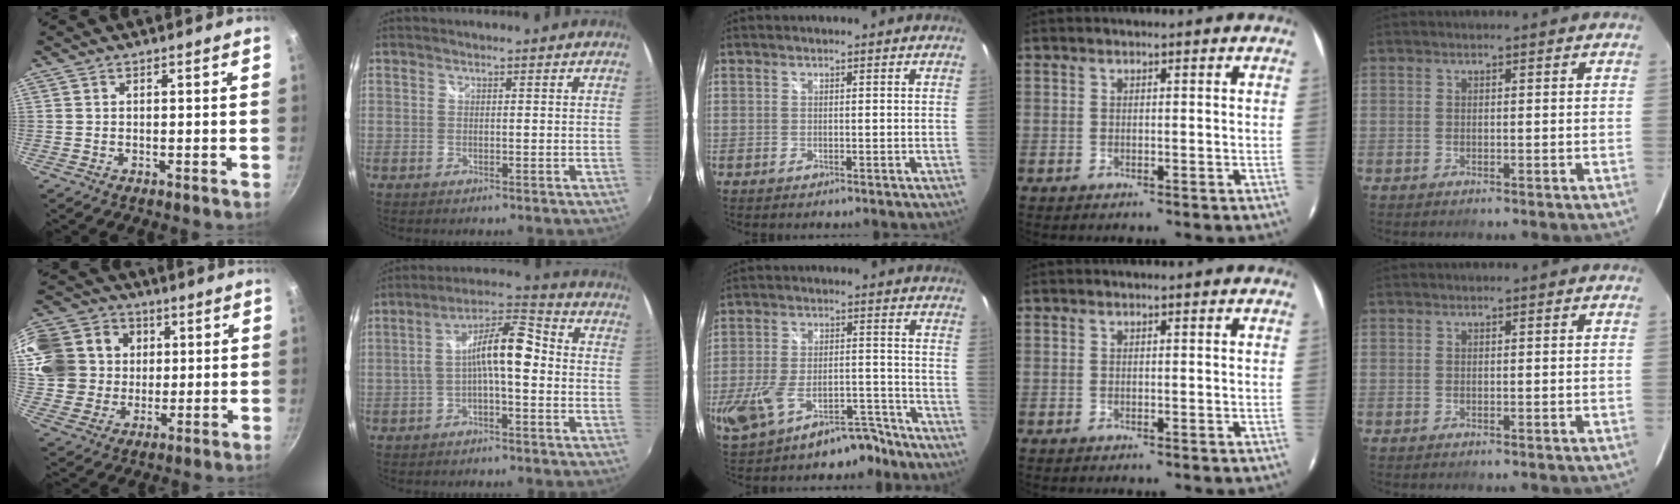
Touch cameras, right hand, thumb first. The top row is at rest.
{"thumb": {"total": 20.8, "force": [4.2, 18.4, 8.9], "torque": [-0.195, 0.031, 0.082]}, "index": {"total": 9.4, "force": [-1.4, 2.6, 9.0], "torque": [-0.168, 0.025, -0.029]}, "middle": {"total": 14.2, "force": [-9.3, 6.7, 8.3], "torque": [-0.173, 0.000, -0.137]}}